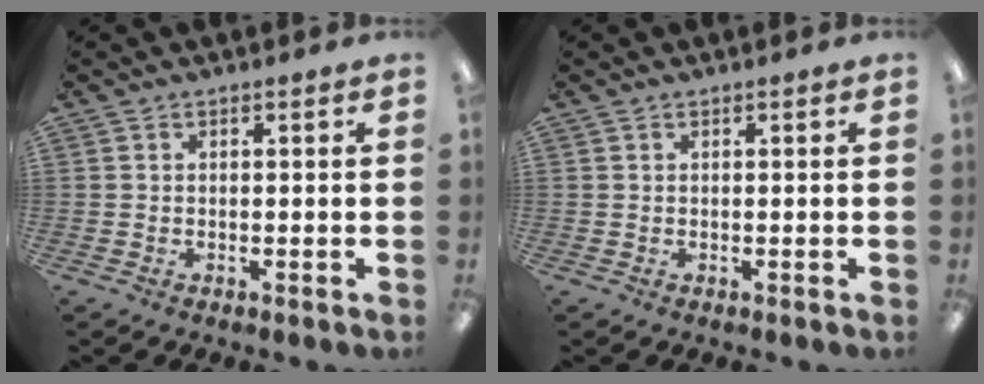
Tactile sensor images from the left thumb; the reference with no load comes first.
{"total": 0.0}